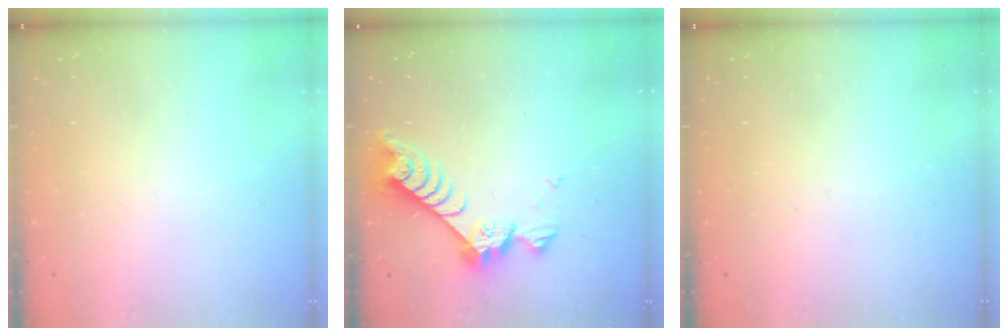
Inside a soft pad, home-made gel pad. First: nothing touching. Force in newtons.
{"total": 8.8, "press": 8.8, "slide": 0.8}
{"total": 0.0}